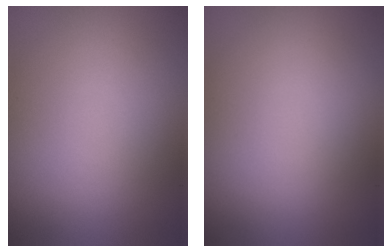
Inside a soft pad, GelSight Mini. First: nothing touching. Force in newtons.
{"total": 0.0}